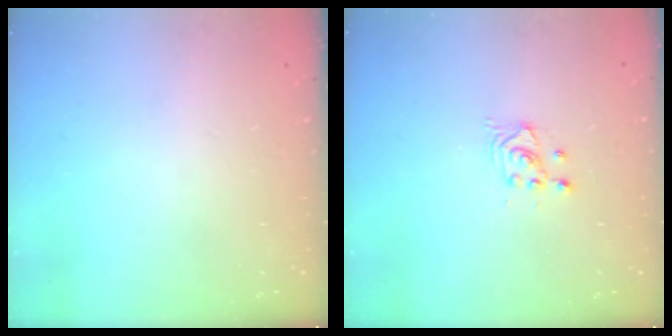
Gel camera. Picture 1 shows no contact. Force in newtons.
{"total": 2.7, "press": 2.7, "slide": 0.2}